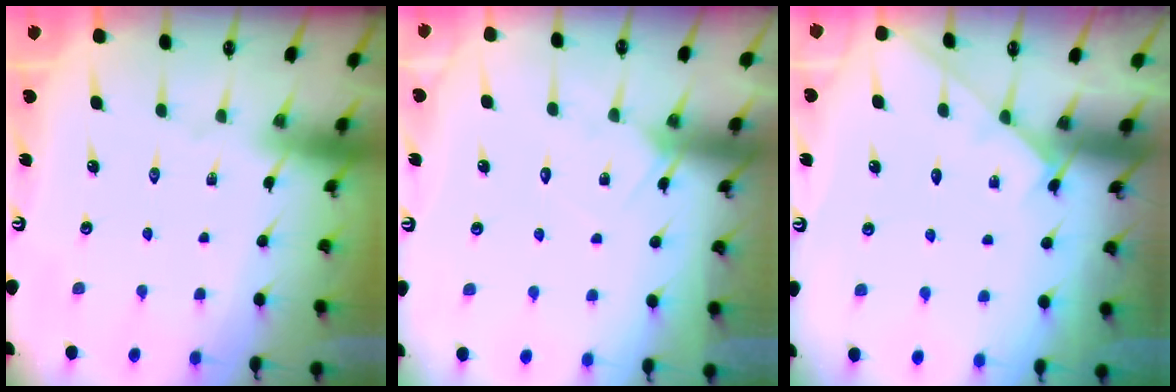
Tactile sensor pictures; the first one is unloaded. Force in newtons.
{"total": 7.0, "press": 7.0, "slide": 0.7}
{"total": 2.9, "press": 2.9, "slide": 0.3}